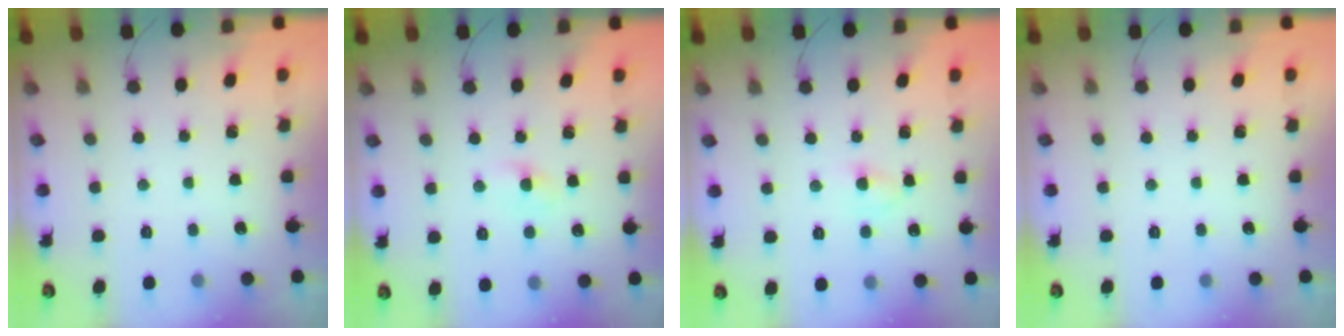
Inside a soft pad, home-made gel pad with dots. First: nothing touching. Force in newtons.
{"total": 2.2, "press": 1.9, "slide": 1.1}
{"total": 3.0, "press": 2.8, "slide": 1.0}
{"total": 0.0}